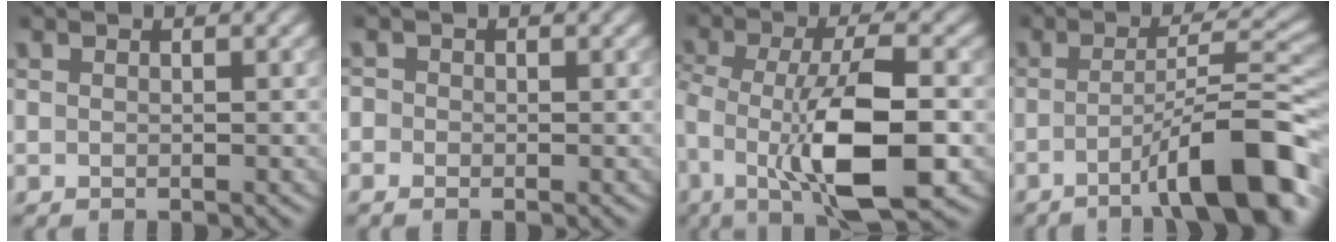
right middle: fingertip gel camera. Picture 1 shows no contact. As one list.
[{"total": 0.8, "force": [-0.5, 0.6, 0.1], "torque": [0.001, -0.001, -0.012]}, {"total": 9.5, "force": [-2.2, 3.0, 8.8], "torque": [-0.152, 0.000, -0.041]}, {"total": 9.8, "force": [-4.7, 1.7, 8.5], "torque": [-0.111, 0.017, -0.079]}]